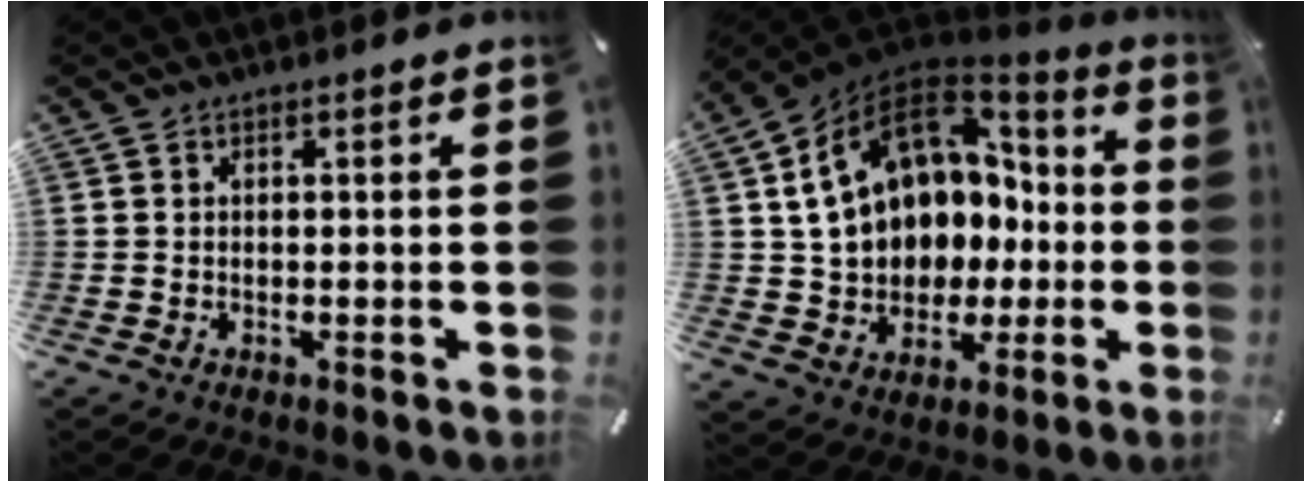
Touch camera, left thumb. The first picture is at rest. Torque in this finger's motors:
{"motor_torque": [2.44, 2.56, 2.22, 0.55, 0.38]}